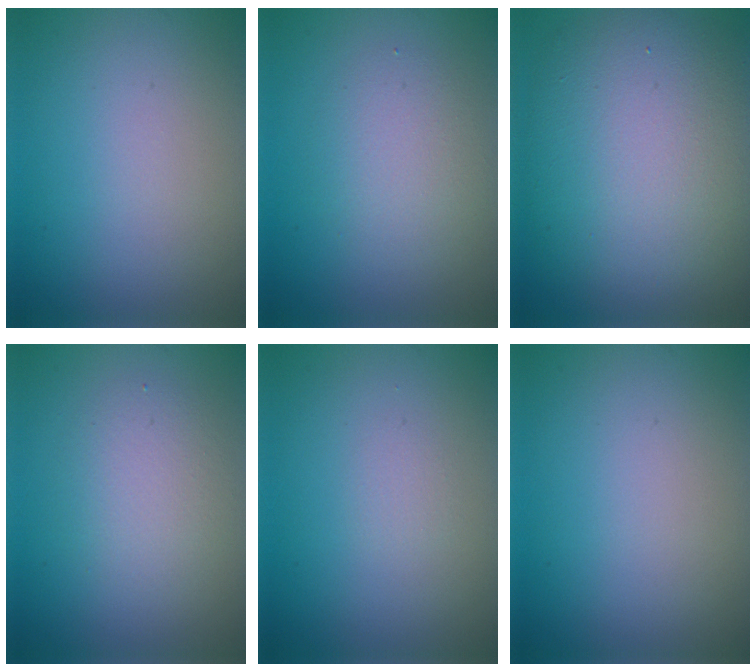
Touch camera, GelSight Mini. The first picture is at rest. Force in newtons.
{"total": 2.9, "press": 2.9, "slide": 0.3}
{"total": 12.8, "press": 12.8, "slide": 0.5}
{"total": 3.0, "press": 3.0, "slide": 0.2}
{"total": 0.6, "press": 0.6, "slide": 0.1}
{"total": 0.0}